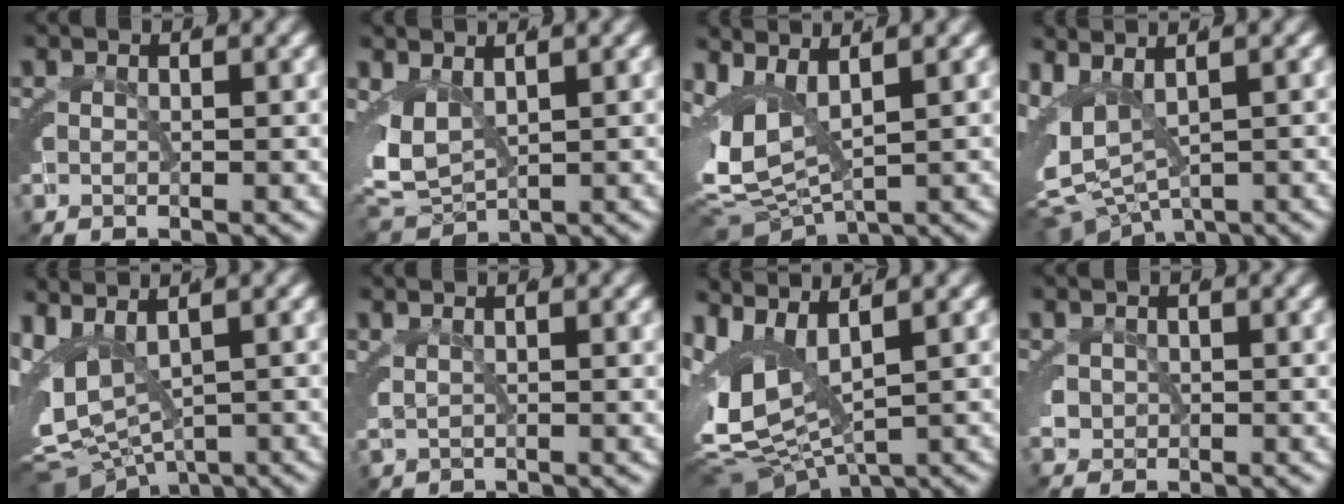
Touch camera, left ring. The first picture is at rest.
{"total": 6.8, "force": [0.2, 5.6, 3.9], "torque": [-0.117, -0.029, 0.018]}
{"total": 9.4, "force": [0.4, 7.0, 6.3], "torque": [-0.150, -0.028, 0.017]}
{"total": 8.8, "force": [-0.5, 7.1, 5.2], "torque": [-0.143, -0.043, 0.007]}
{"total": 10.5, "force": [-0.5, 8.2, 6.6], "torque": [-0.170, -0.045, 0.011]}
{"total": 0.9, "force": [0.7, 0.2, 0.5], "torque": [-0.021, -0.010, 0.025]}
{"total": 12.7, "force": [0.0, 9.5, 8.4], "torque": [-0.193, -0.035, 0.014]}
{"total": 1.6, "force": [0.2, 1.4, 0.8], "torque": [-0.025, -0.010, 0.012]}